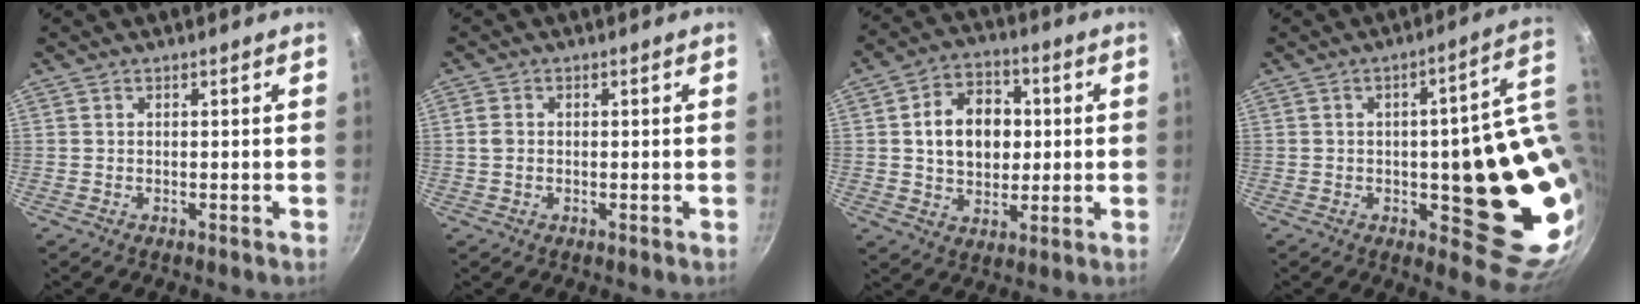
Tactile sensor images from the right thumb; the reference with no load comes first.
{"total": 1.3, "force": [-0.1, 1.1, 0.8], "torque": [-0.017, 0.003, -0.004]}
{"total": 12.9, "force": [1.4, 9.6, 8.4], "torque": [-0.099, 0.013, 0.020]}
{"total": 20.8, "force": [0.6, 7.3, 19.4], "torque": [-0.185, -0.023, 0.012]}